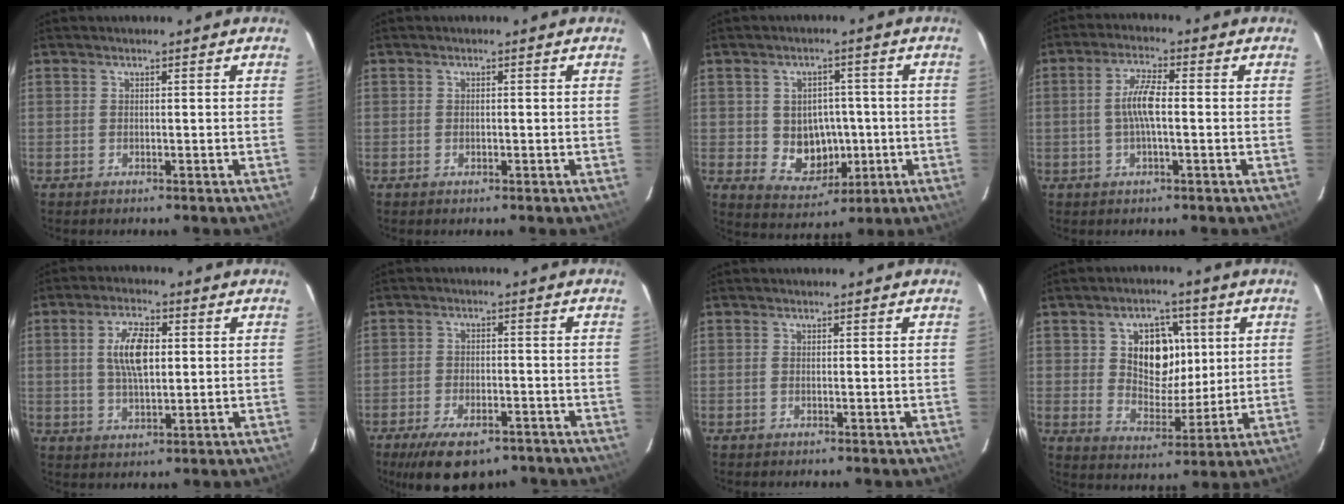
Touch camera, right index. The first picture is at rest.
{"total": 0.5, "force": [-0.1, 0.5, 0.1], "torque": [-0.001, 0.000, 0.000]}
{"total": 8.2, "force": [-1.0, 7.2, 3.8], "torque": [-0.077, 0.004, 0.008]}
{"total": 5.6, "force": [-0.4, 1.2, 5.5], "torque": [-0.106, 0.007, -0.008]}
{"total": 8.0, "force": [1.5, 3.4, 7.1], "torque": [-0.133, 0.008, 0.029]}
{"total": 12.7, "force": [-9.1, 5.5, 7.0], "torque": [-0.151, -0.016, -0.136]}
{"total": 0.0}
{"total": 10.8, "force": [2.9, 7.9, 6.8], "torque": [-0.119, 0.007, 0.056]}